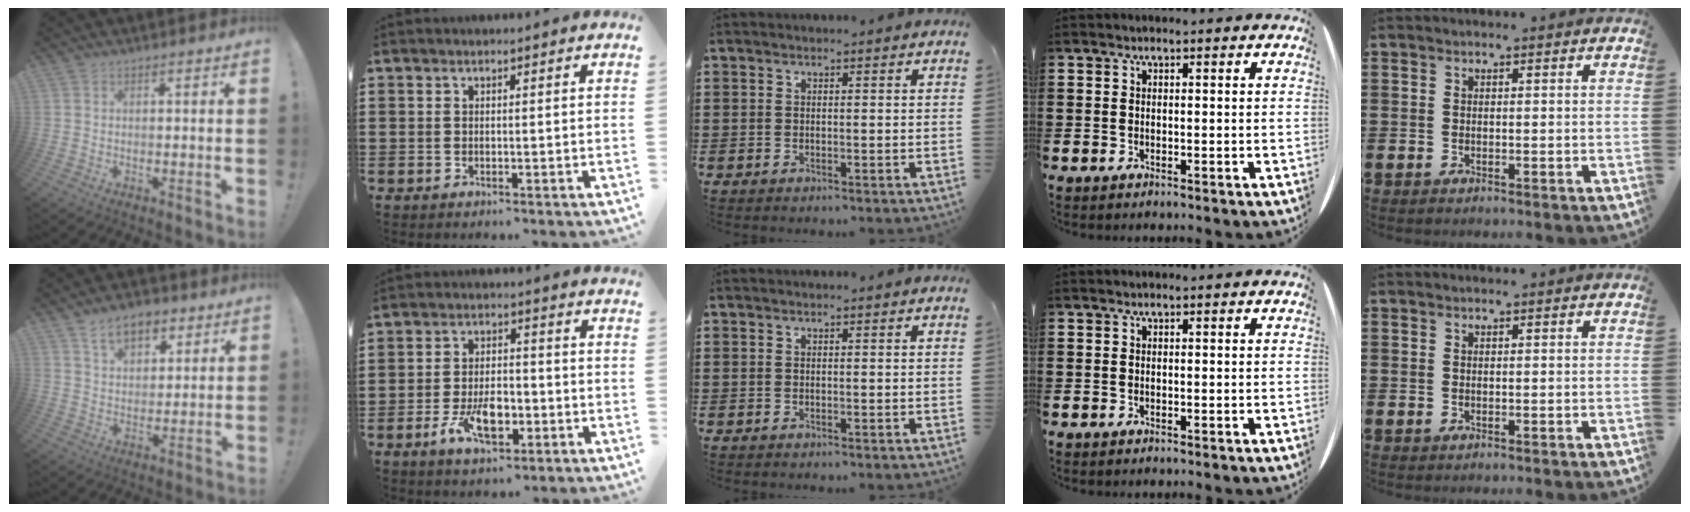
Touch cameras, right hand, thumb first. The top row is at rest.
{"thumb": {"total": 9.8, "force": [5.9, 6.0, 5.0], "torque": [-0.068, -0.022, 0.111]}, "index": {"total": 7.4, "force": [-3.0, 3.5, 5.8], "torque": [-0.119, 0.000, -0.053]}}